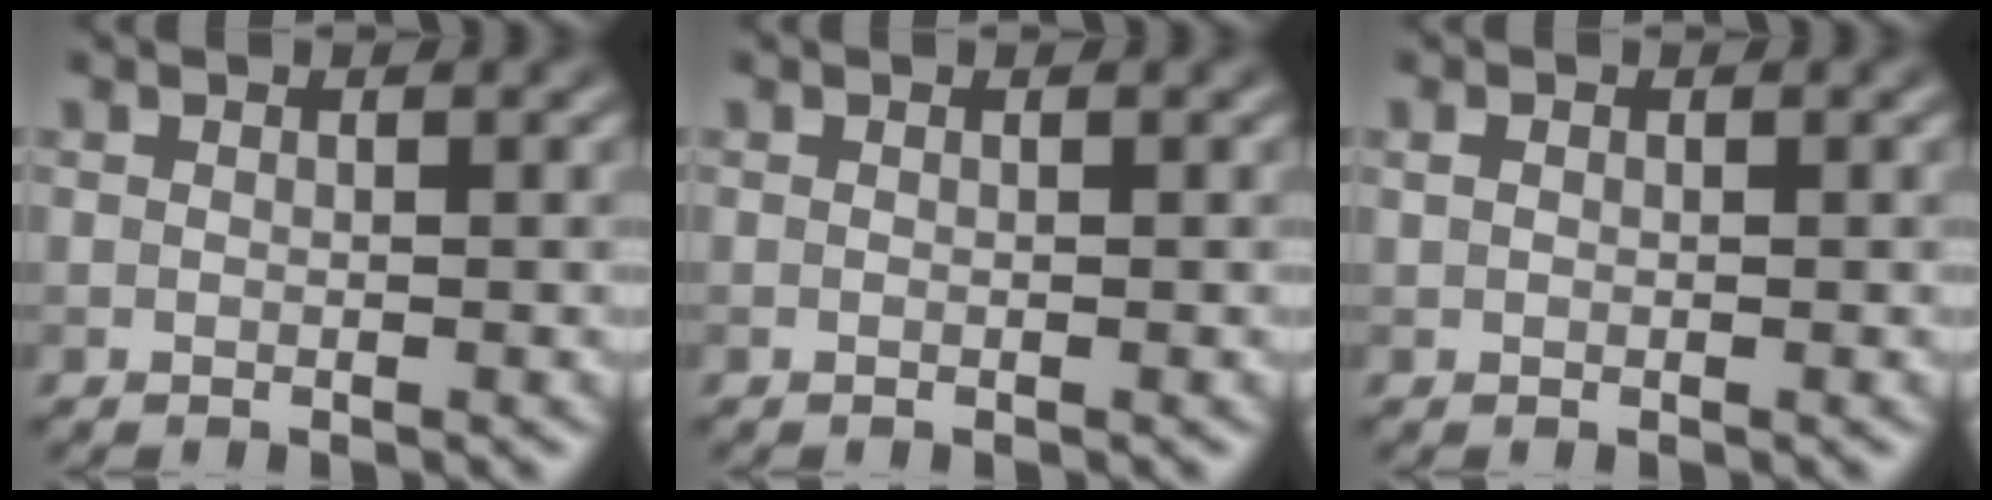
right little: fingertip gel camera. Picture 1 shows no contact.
{"total": 0.0}
{"total": 0.7, "force": [0.2, 0.5, 0.4], "torque": [-0.009, 0.000, 0.005]}